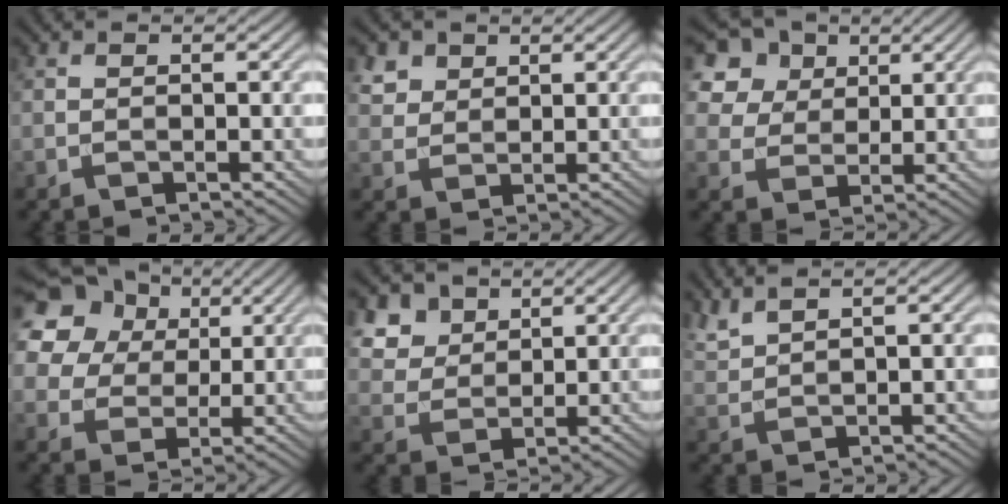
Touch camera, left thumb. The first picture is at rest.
{"total": 3.4, "force": [2.1, 2.4, 1.1], "torque": [-0.040, -0.005, 0.052]}
{"total": 8.6, "force": [4.4, 6.5, 3.7], "torque": [-0.134, 0.007, 0.088]}
{"total": 22.0, "force": [10.7, 16.5, 9.8], "torque": [-0.273, 0.053, 0.200]}
{"total": 6.4, "force": [3.9, 4.3, 2.8], "torque": [-0.086, -0.011, 0.087]}
{"total": 3.3, "force": [2.8, 0.5, 1.5], "torque": [-0.037, 0.009, 0.065]}